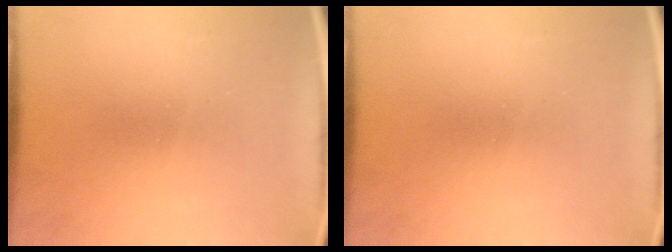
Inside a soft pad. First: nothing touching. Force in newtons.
{"total": 0.0}